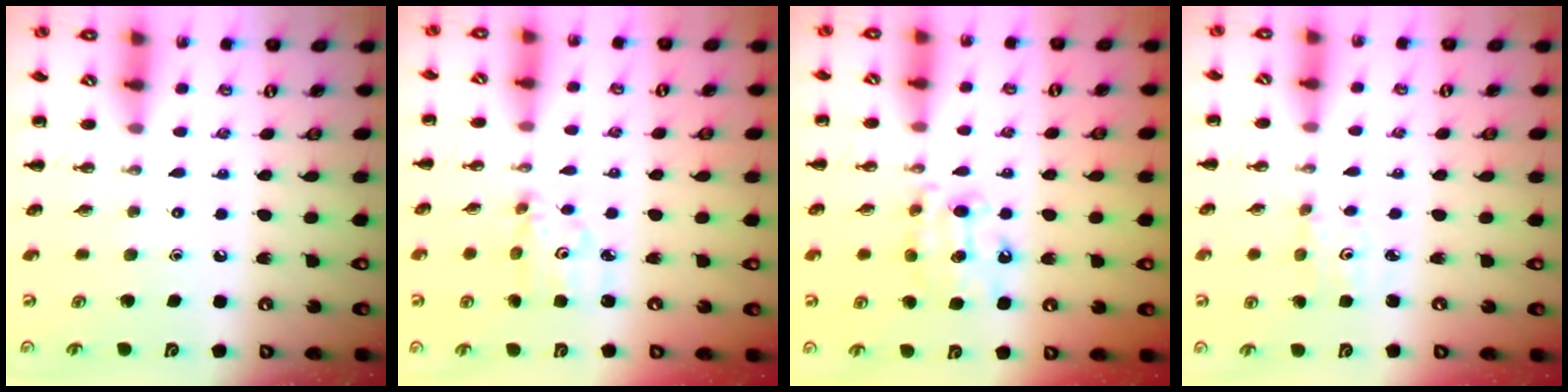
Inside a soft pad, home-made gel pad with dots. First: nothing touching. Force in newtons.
{"total": 3.5, "press": 3.5, "slide": 0.1}
{"total": 8.1, "press": 8.0, "slide": 0.9}
{"total": 1.2, "press": 1.1, "slide": 0.4}